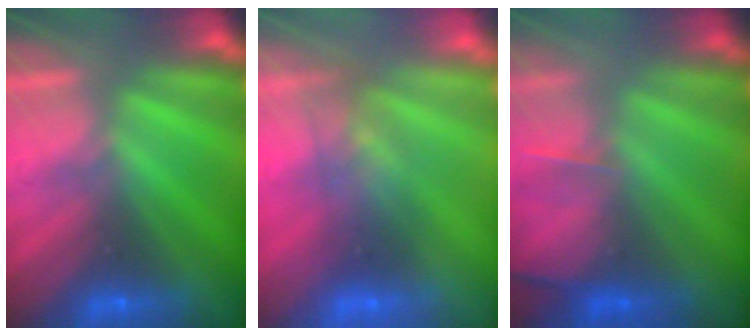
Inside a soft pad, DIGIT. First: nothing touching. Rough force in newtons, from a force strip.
{"total": 2.7}
{"total": 2.2}